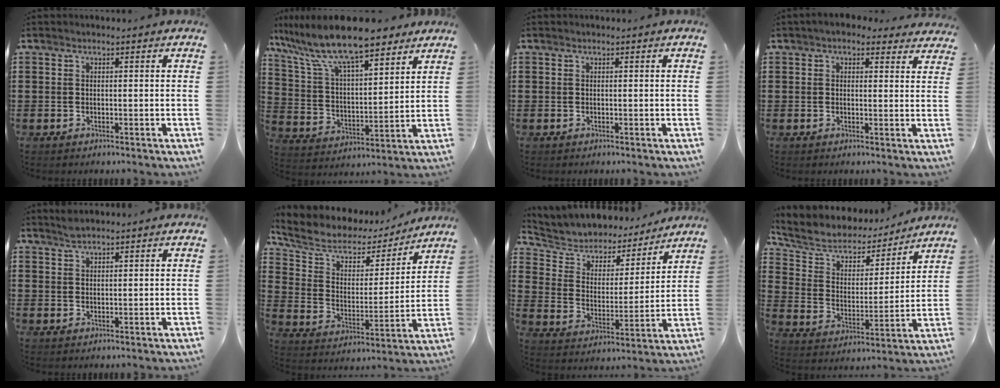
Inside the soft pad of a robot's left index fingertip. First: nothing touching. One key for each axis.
{"total": 11.6, "fx": 9.6, "fy": 2.0, "fz": 6.2, "tx": -0.156, "ty": -0.040, "tz": 0.167}
{"total": 0.0}
{"total": 2.6, "fx": 2.2, "fy": 1.1, "fz": 1.0, "tx": -0.018, "ty": -0.003, "tz": 0.037}
{"total": 1.7, "fx": 1.6, "fy": 0.3, "fz": 0.6, "tx": -0.014, "ty": 0.000, "tz": 0.031}
{"total": 6.9, "fx": 5.1, "fy": 3.5, "fz": 3.0, "tx": -0.092, "ty": -0.028, "tz": 0.087}
{"total": 4.8, "fx": 4.2, "fy": 2.4, "fz": 0.2, "tx": -0.039, "ty": -0.031, "tz": 0.067}
{"total": 6.4, "fx": 5.4, "fy": 2.7, "fz": 2.2, "tx": -0.076, "ty": -0.032, "tz": 0.088}